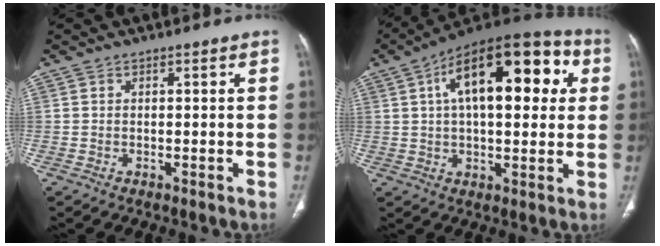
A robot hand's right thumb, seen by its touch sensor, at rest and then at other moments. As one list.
[{"total": 23.0, "force": [6.2, 10.7, 19.4], "torque": [-0.269, 0.027, 0.086]}]